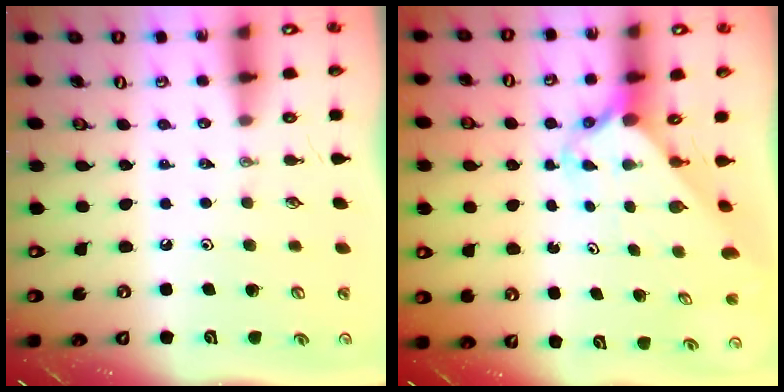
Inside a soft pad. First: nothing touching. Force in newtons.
{"total": 2.2, "press": 2.2, "slide": 0.2}